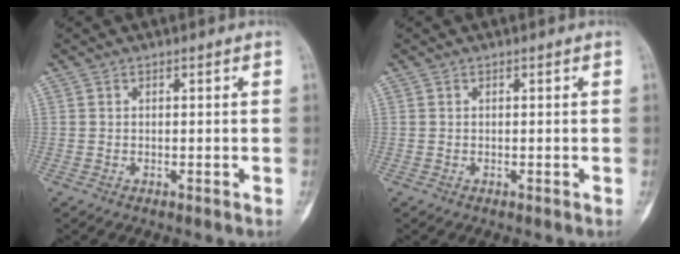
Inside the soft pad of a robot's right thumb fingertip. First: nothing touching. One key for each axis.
{"total": 0.0}